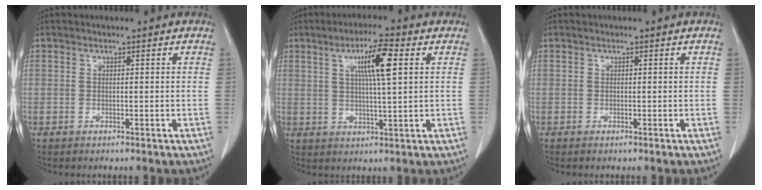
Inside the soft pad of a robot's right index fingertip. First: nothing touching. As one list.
[{"total": 7.6, "force": [2.5, 0.3, 7.1], "torque": [-0.128, 0.004, 0.043]}, {"total": 0.5, "force": [-0.5, 0.0, 0.3], "torque": [-0.012, -0.002, -0.008]}]